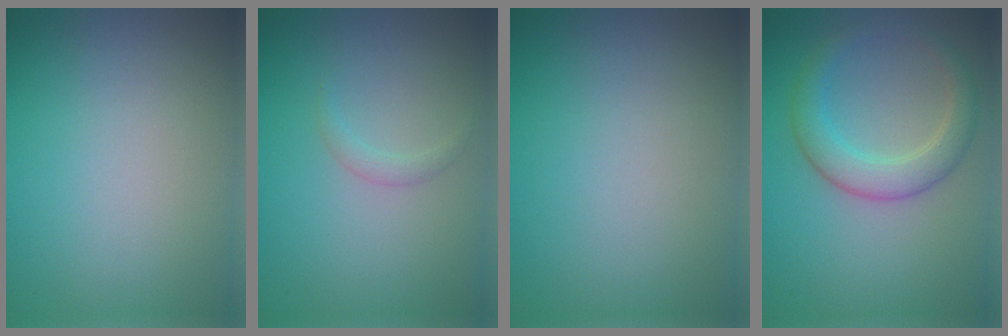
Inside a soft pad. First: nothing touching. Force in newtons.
{"total": 0.9, "press": 0.9, "slide": 0.1}
{"total": 0.0}
{"total": 3.7, "press": 3.7, "slide": 0.0}